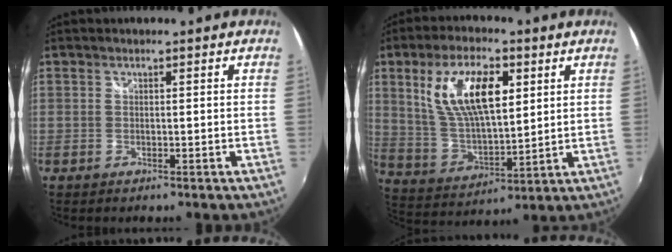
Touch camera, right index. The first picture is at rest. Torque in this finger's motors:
{"motor_torque": [1.19, 0.95, 0.43, 0.21]}